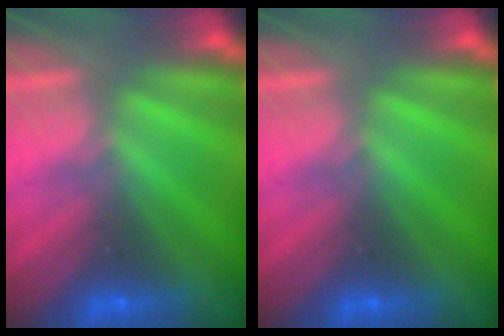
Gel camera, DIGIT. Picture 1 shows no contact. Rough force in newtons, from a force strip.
{"total": 0.0}